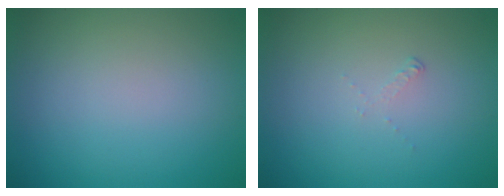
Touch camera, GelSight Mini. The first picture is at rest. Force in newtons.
{"total": 0.6, "press": 0.2, "slide": 0.6}